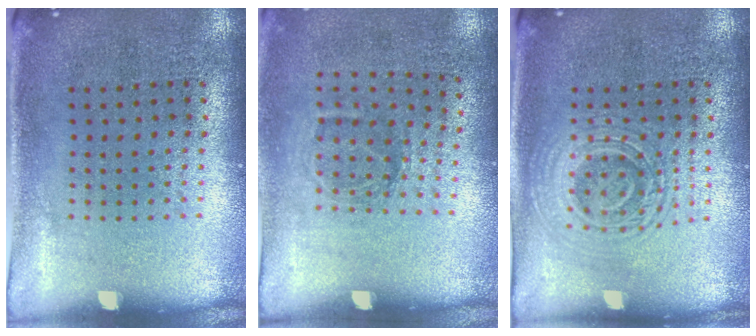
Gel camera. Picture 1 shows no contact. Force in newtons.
{"total": 1.2, "press": 0.8, "slide": 0.8}
{"total": 2.9, "press": 2.8, "slide": 0.5}